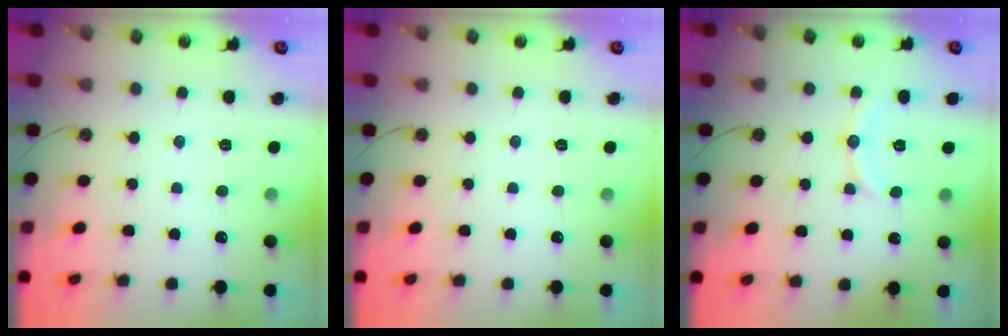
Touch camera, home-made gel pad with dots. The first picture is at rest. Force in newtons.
{"total": 0.0}
{"total": 7.9, "press": 7.9, "slide": 0.3}